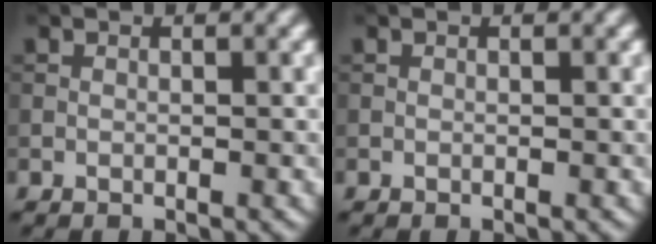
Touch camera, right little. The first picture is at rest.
{"total": 0.0}